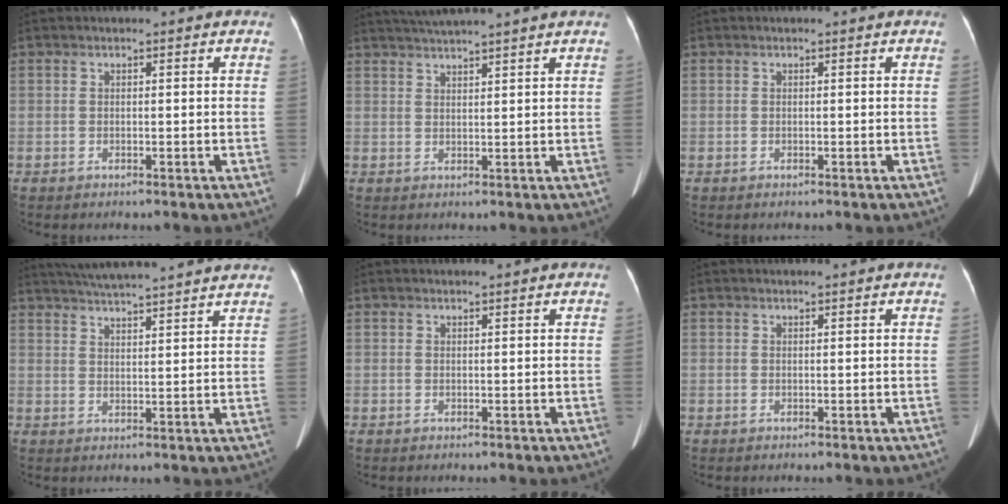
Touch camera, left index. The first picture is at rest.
{"total": 6.2, "force": [5.5, -1.4, 2.5], "torque": [-0.043, 0.023, 0.086]}
{"total": 0.0}
{"total": 16.8, "force": [15.3, 0.4, 6.8], "torque": [-0.117, 0.025, 0.209]}
{"total": 1.4, "force": [1.3, -0.1, 0.4], "torque": [-0.007, 0.013, 0.022]}
{"total": 1.1, "force": [1.1, -0.1, 0.4], "torque": [-0.007, 0.012, 0.020]}